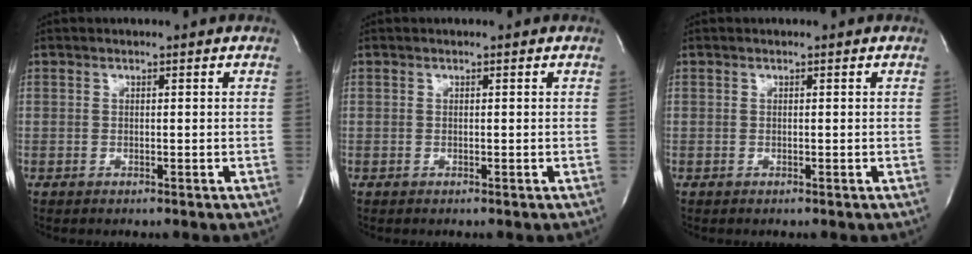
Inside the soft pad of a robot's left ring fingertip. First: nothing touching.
{"total": 0.0}
{"total": 0.0}